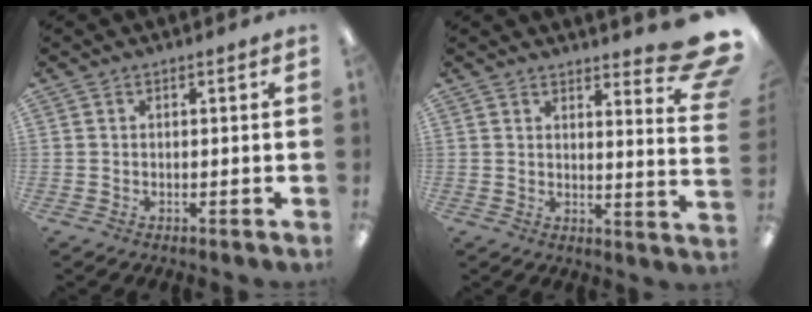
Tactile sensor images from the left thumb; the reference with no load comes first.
{"total": 10.1, "force": [7.2, 2.3, 6.8], "torque": [-0.081, -0.058, 0.121]}